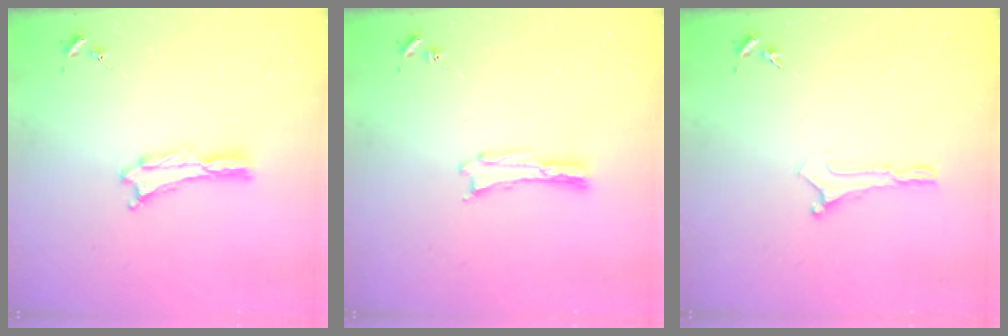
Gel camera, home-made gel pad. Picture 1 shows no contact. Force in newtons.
{"total": 0.0}
{"total": 0.0}